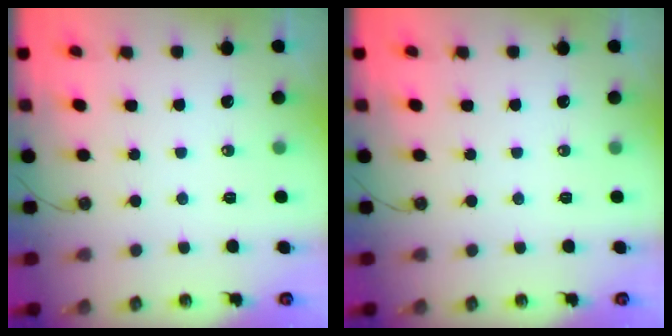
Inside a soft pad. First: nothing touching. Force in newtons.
{"total": 0.0}